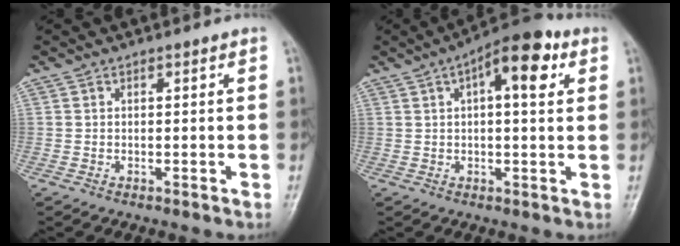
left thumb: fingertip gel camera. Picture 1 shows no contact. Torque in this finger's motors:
{"motor_torque": [0.20, 0.35, 0.22, -0.10, 0.09]}